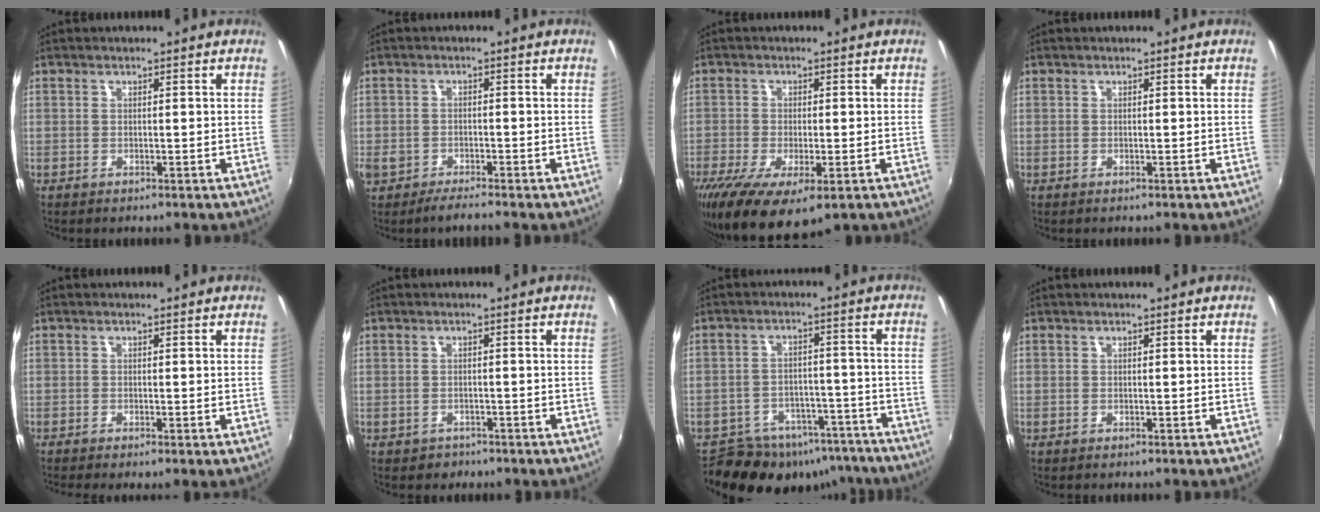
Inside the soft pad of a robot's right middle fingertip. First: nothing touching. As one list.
[{"total": 3.3, "force": [-2.7, 1.1, 1.6], "torque": [-0.046, -0.015, -0.057]}, {"total": 11.9, "force": [-6.6, 4.0, 9.0], "torque": [-0.185, -0.052, -0.104]}, {"total": 0.0}, {"total": 1.0, "force": [-0.3, -0.6, 0.7], "torque": [-0.010, -0.005, -0.008]}, {"total": 1.6, "force": [-1.1, 1.2, 0.1], "torque": [-0.006, -0.001, -0.016]}, {"total": 16.2, "force": [-12.7, 8.5, 5.3], "torque": [-0.115, 0.016, -0.158]}, {"total": 0.0}]